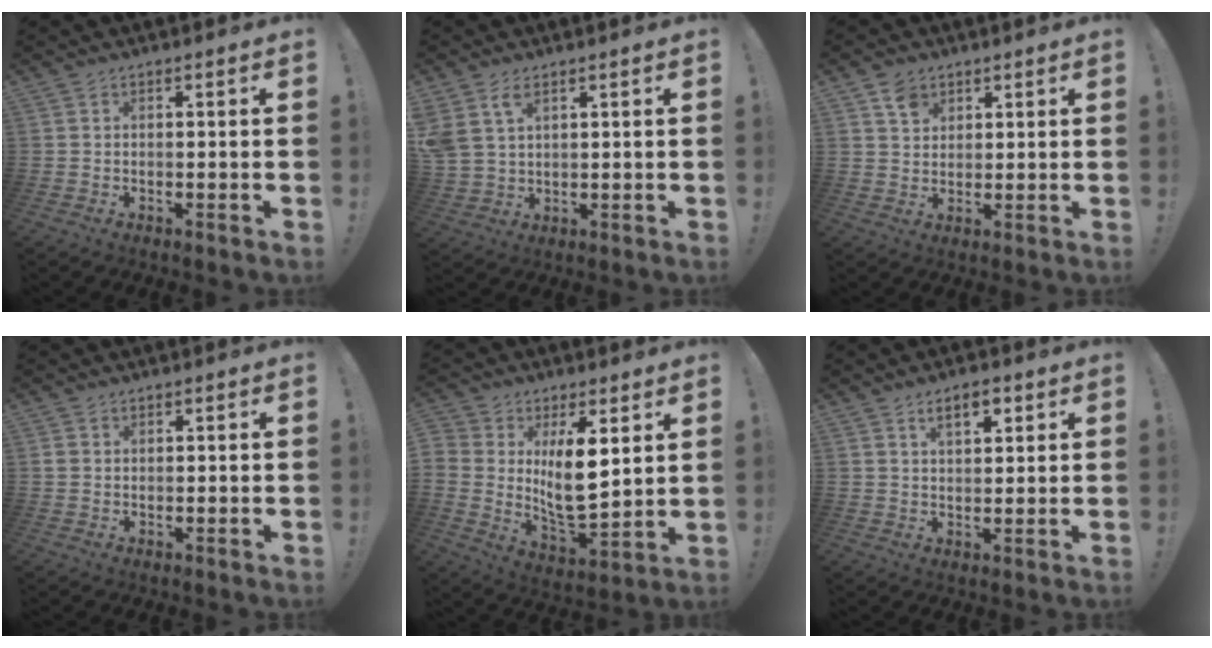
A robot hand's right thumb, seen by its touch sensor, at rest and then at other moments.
{"total": 6.2, "force": [3.5, 3.7, 3.6], "torque": [-0.071, -0.012, 0.067]}
{"total": 5.2, "force": [3.3, 3.8, 1.2], "torque": [-0.015, -0.015, 0.061]}
{"total": 1.5, "force": [0.9, 1.1, 0.5], "torque": [-0.001, 0.000, 0.016]}
{"total": 12.5, "force": [4.5, 7.3, 9.1], "torque": [-0.163, -0.040, 0.082]}
{"total": 6.0, "force": [3.1, 2.8, 4.3], "torque": [-0.068, -0.005, 0.052]}